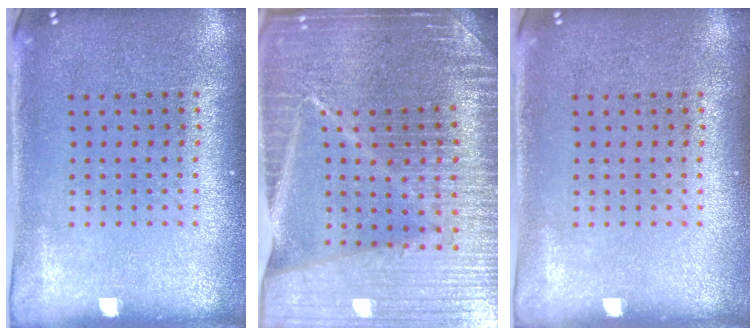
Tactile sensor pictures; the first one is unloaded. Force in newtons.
{"total": 5.5, "press": 5.0, "slide": 2.3}
{"total": 0.0}